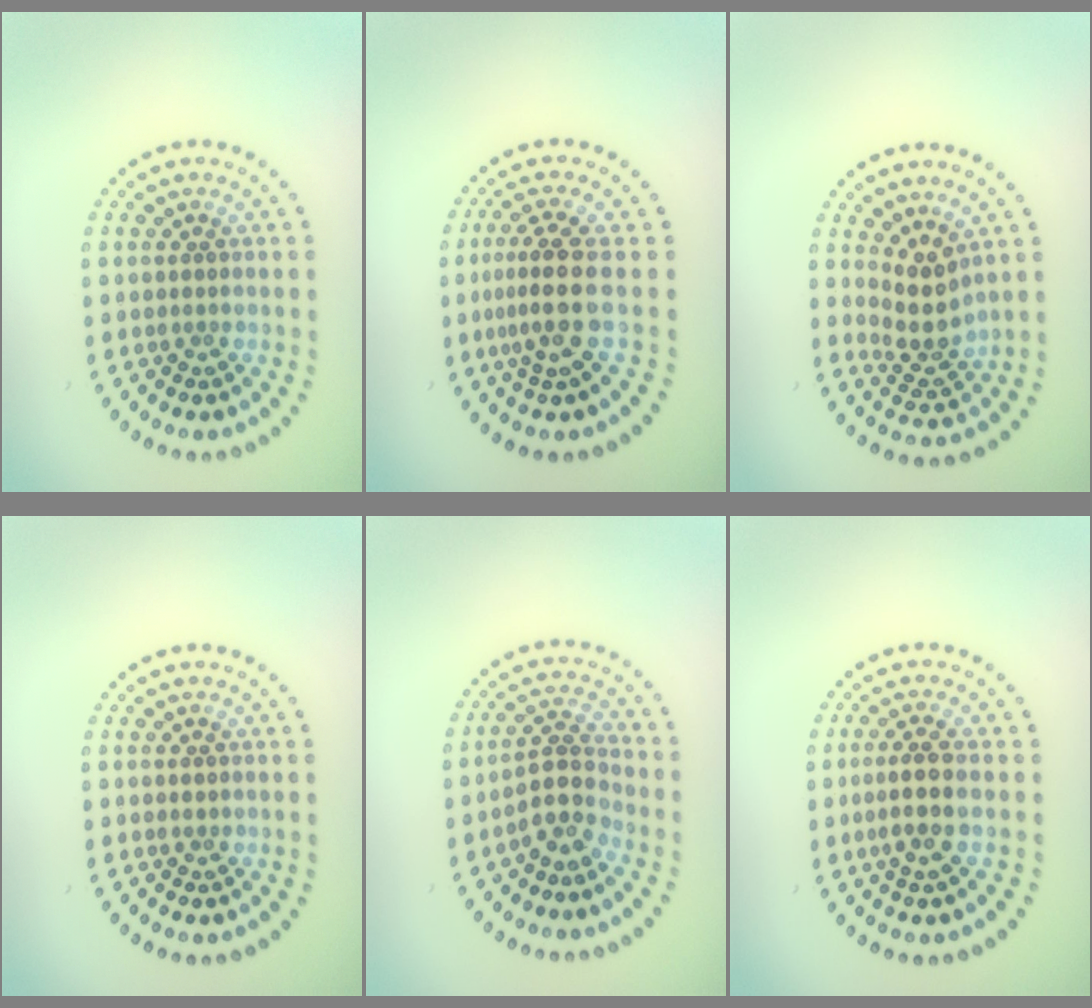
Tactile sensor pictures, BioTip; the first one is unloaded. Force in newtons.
{"total": 3.5, "press": 2.6, "slide": 2.3}
{"total": 3.4, "press": 2.7, "slide": 2.0}
{"total": 0.6, "press": 0.6, "slide": 0.1}
{"total": 3.0, "press": 2.5, "slide": 1.7}
{"total": 2.5, "press": 2.2, "slide": 1.1}